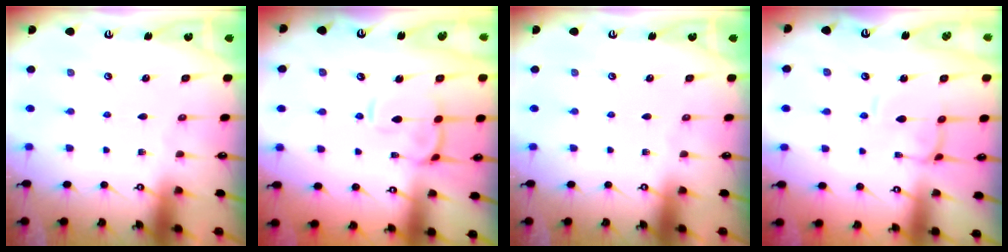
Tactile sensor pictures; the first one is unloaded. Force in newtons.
{"total": 4.4, "press": 4.2, "slide": 1.3}
{"total": 0.0}
{"total": 0.7, "press": 0.5, "slide": 0.4}